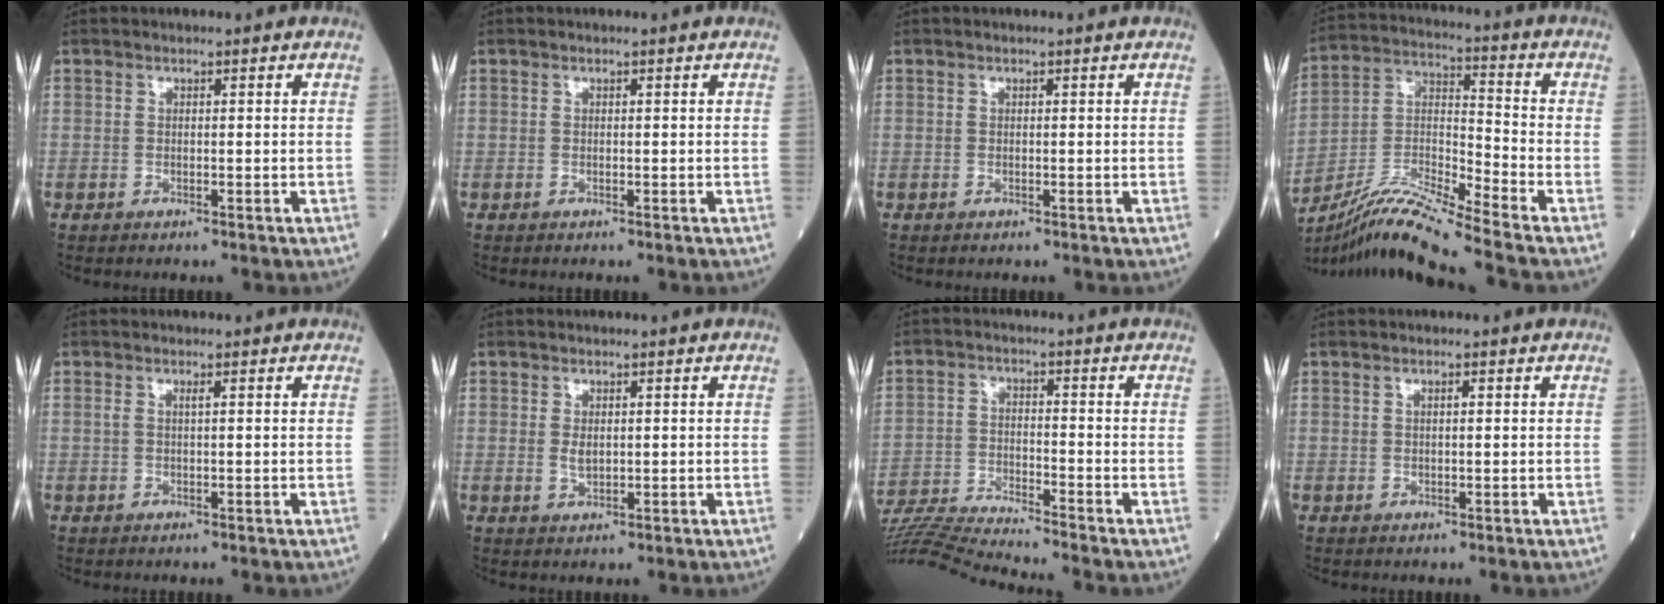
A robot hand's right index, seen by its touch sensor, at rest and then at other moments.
{"total": 0.0}
{"total": 0.0}
{"total": 14.0, "force": [-12.0, -1.9, 6.8], "torque": [-0.134, -0.003, -0.224]}
{"total": 1.0, "force": [0.3, 0.1, 0.9], "torque": [-0.027, 0.007, 0.007]}
{"total": 1.6, "force": [0.2, 0.9, 1.4], "torque": [-0.025, -0.004, 0.006]}
{"total": 11.8, "force": [-11.3, -1.9, 2.8], "torque": [-0.045, -0.011, -0.204]}
{"total": 0.9, "force": [0.3, 0.2, 0.8], "torque": [-0.016, 0.003, 0.004]}